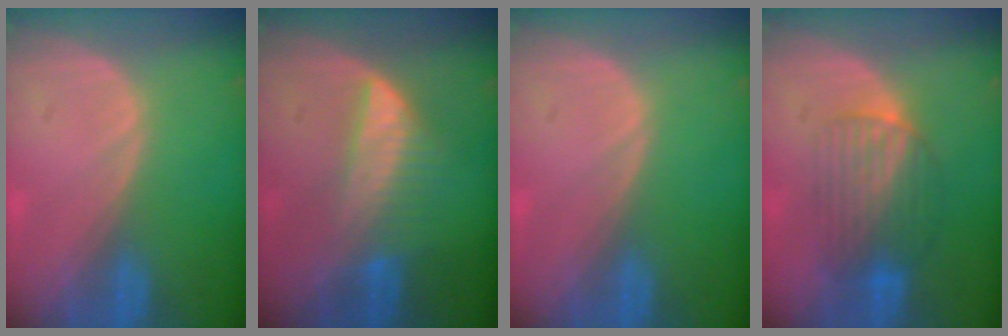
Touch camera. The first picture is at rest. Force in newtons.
{"total": 6.5, "press": 5.9, "slide": 2.7}
{"total": 0.0}
{"total": 6.5, "press": 6.4, "slide": 1.0}